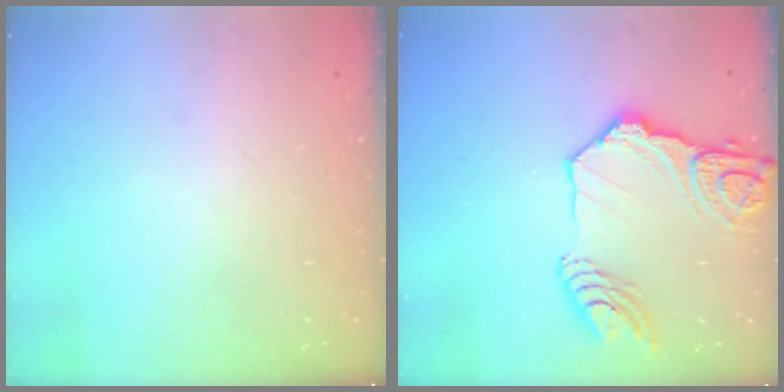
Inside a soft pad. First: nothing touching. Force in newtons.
{"total": 18.2, "press": 18.1, "slide": 2.0}